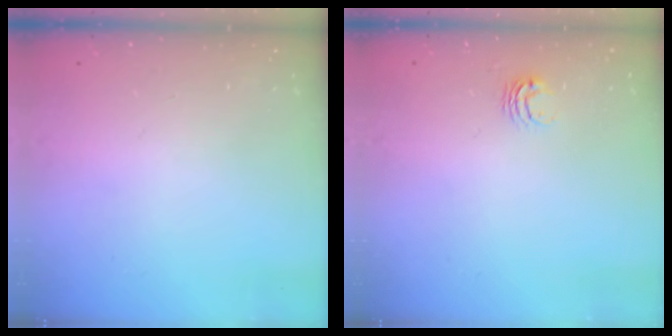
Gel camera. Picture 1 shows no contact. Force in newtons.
{"total": 4.2, "press": 4.2, "slide": 0.2}